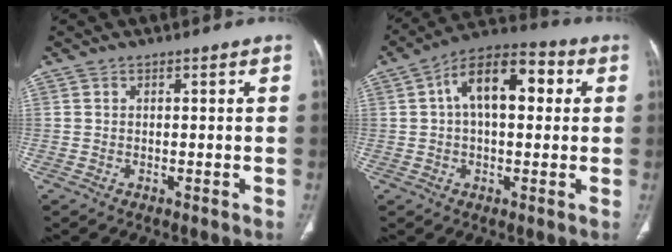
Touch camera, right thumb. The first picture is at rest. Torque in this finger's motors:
{"motor_torque": [1.38, 3.63, 0.82, -0.93, 0.11]}